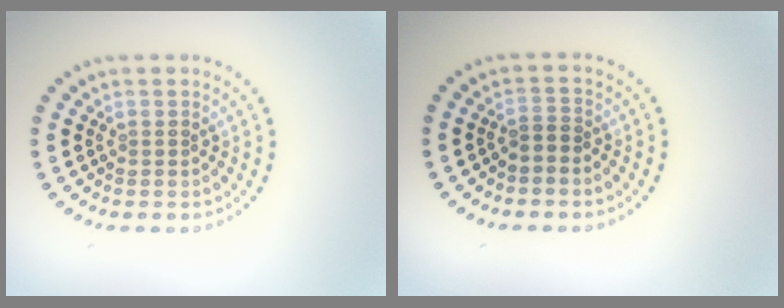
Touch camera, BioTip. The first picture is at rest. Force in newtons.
{"total": 1.1, "press": 0.8, "slide": 0.7}